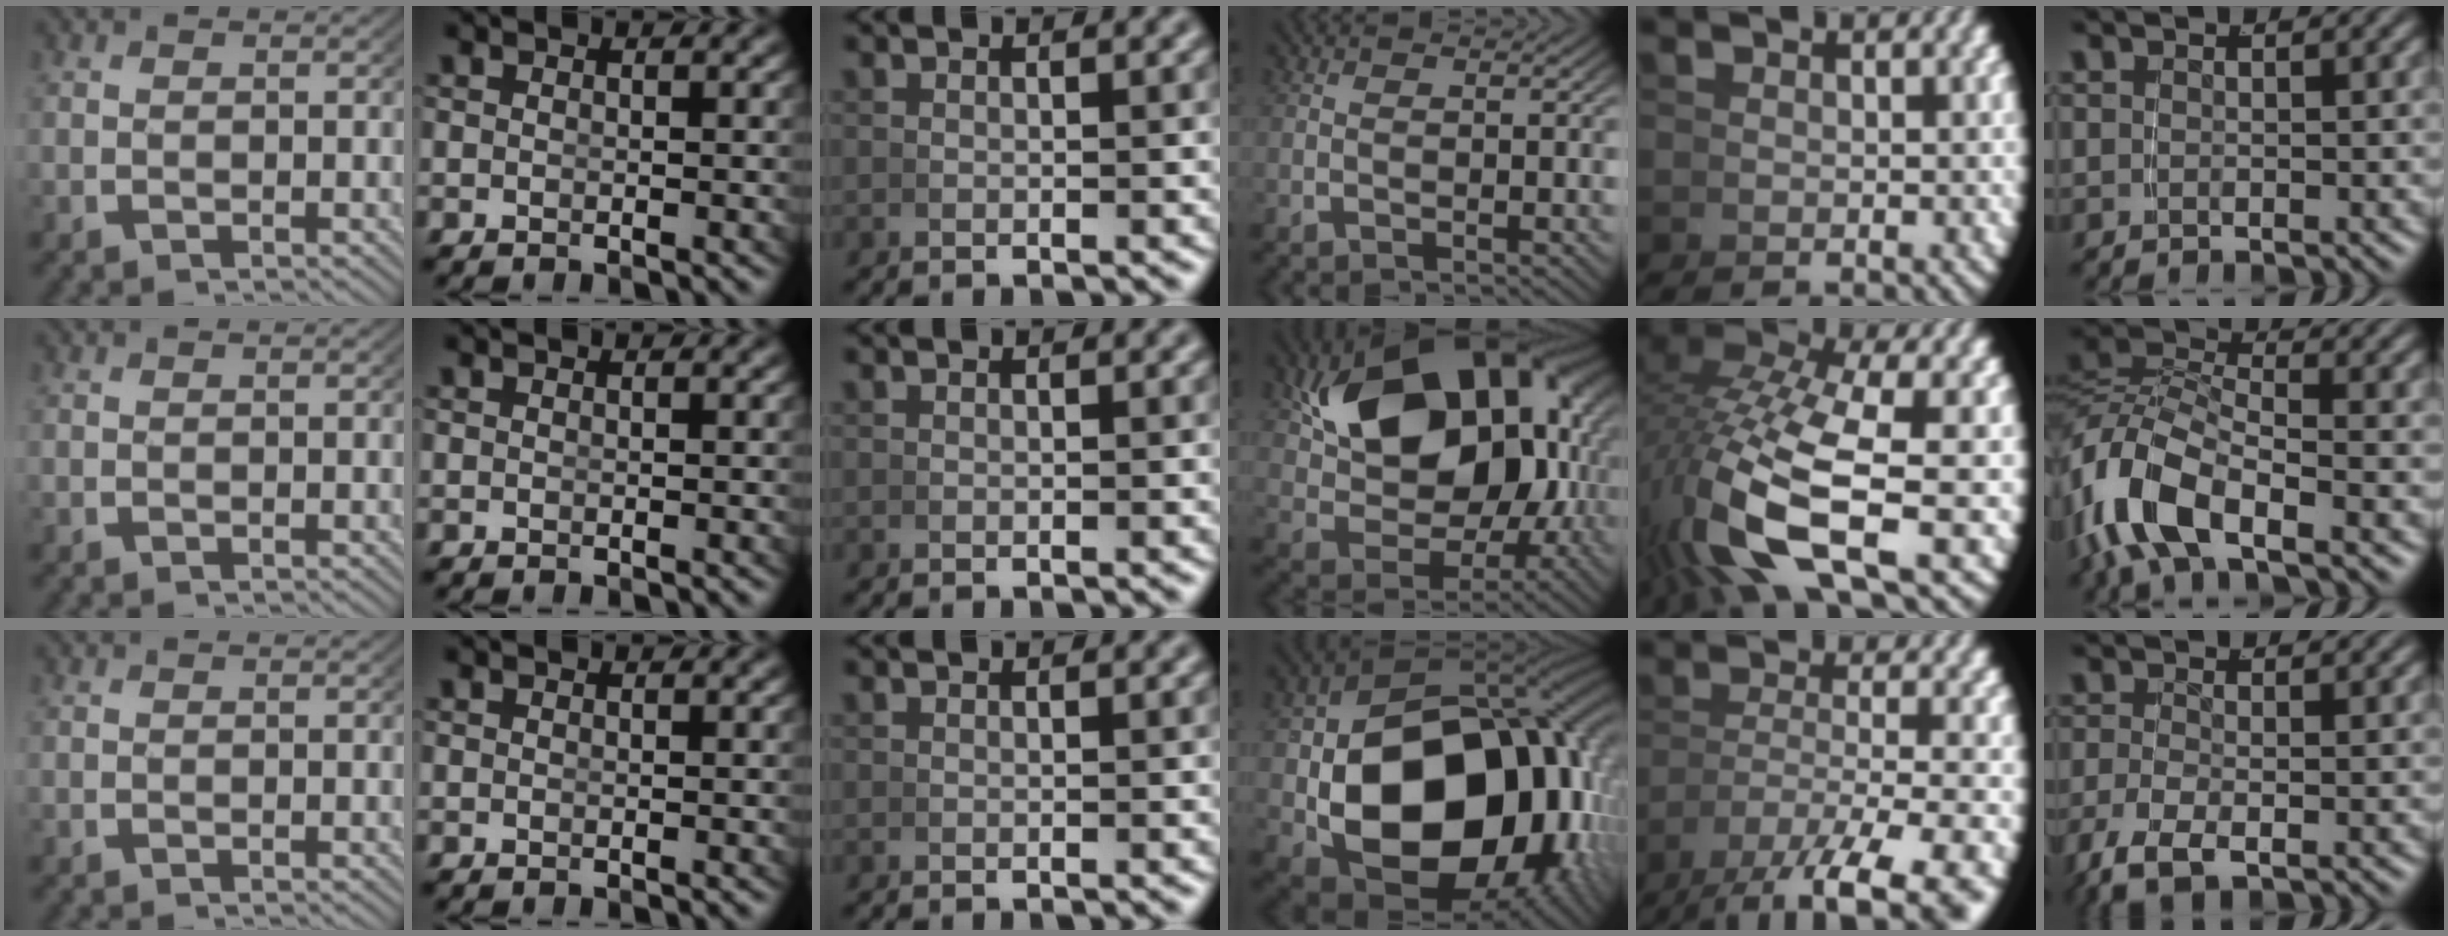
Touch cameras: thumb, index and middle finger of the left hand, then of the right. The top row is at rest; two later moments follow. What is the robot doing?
{"motion": "grasp_and_lifting", "object": "calculator"}